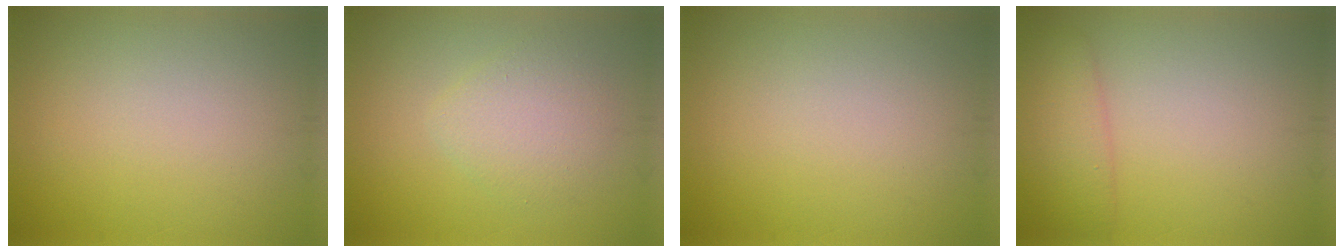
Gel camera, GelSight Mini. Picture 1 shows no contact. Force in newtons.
{"total": 2.9, "press": 2.9, "slide": 0.2}
{"total": 0.0}
{"total": 2.8, "press": 2.8, "slide": 0.1}